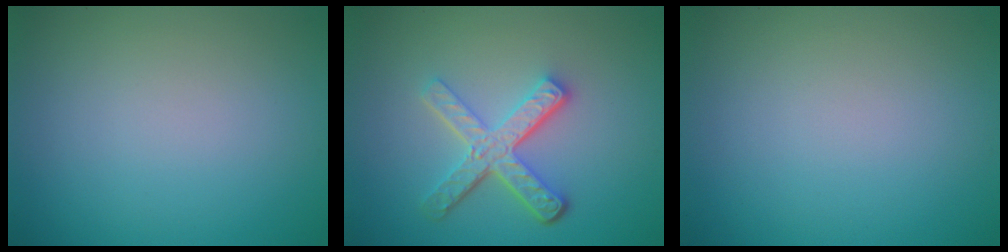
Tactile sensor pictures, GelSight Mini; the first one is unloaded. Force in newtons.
{"total": 4.8, "press": 3.6, "slide": 3.3}
{"total": 0.0}